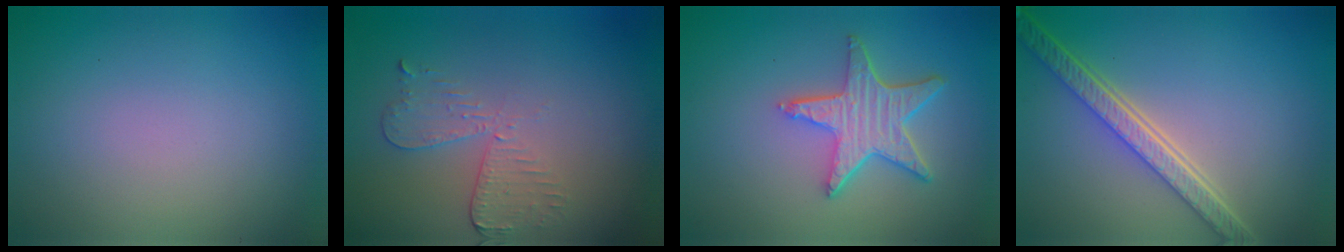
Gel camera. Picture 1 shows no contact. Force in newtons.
{"total": 3.0, "press": 2.6, "slide": 1.5}
{"total": 4.8, "press": 4.2, "slide": 2.4}
{"total": 5.4, "press": 4.1, "slide": 3.5}